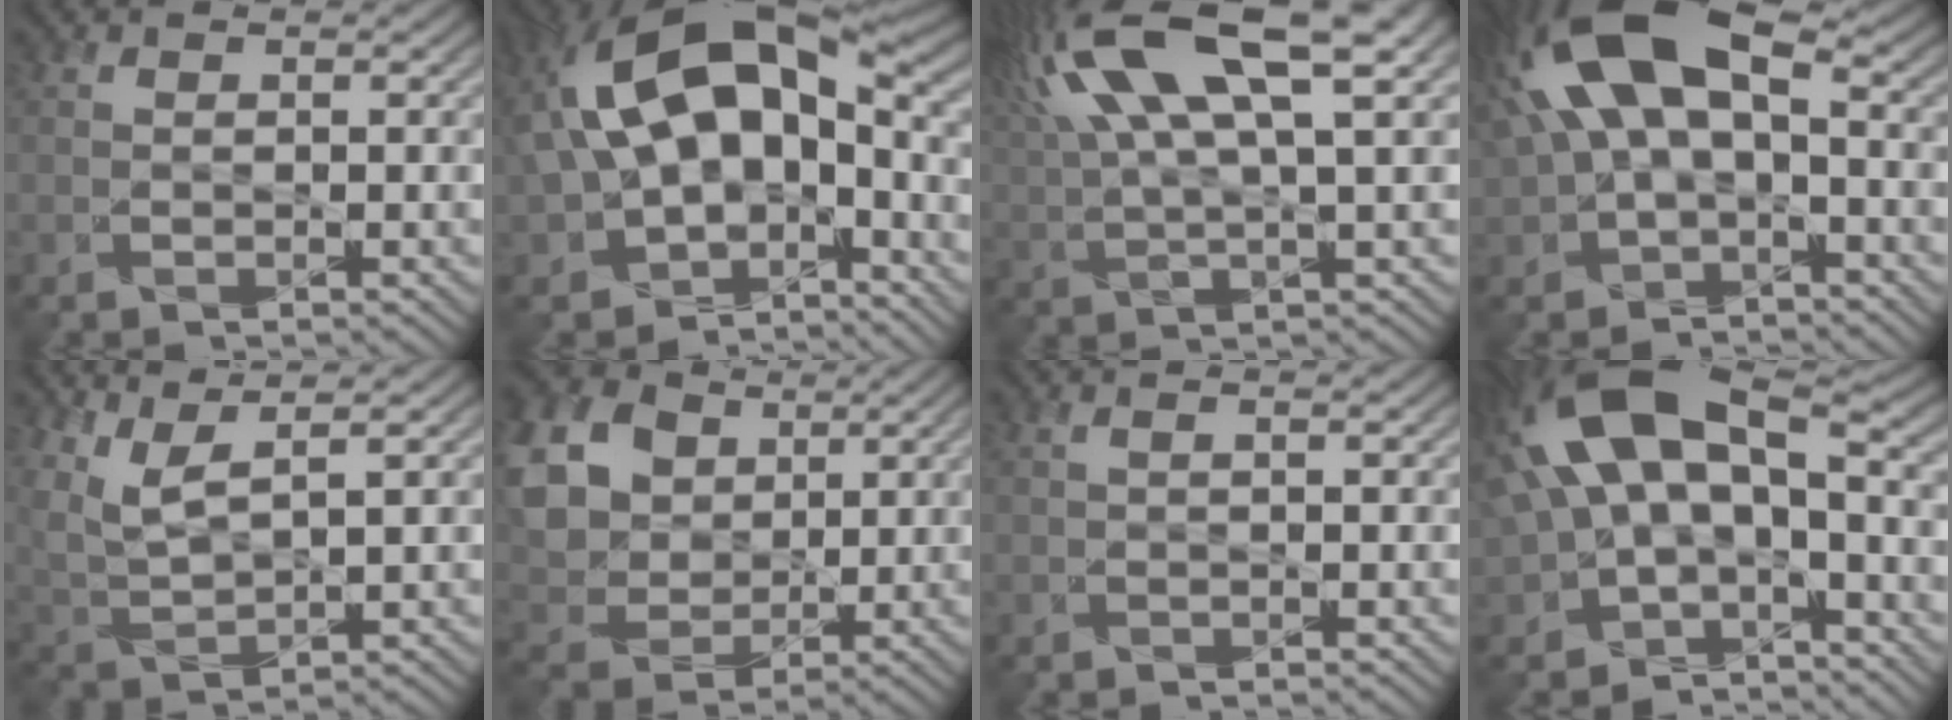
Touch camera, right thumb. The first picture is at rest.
{"total": 18.2, "force": [0.8, 11.1, 14.4], "torque": [-0.284, -0.003, 0.025]}
{"total": 16.0, "force": [7.2, 4.5, 13.5], "torque": [-0.305, 0.023, 0.137]}
{"total": 14.8, "force": [2.3, 8.1, 12.2], "torque": [-0.270, 0.020, 0.036]}
{"total": 6.4, "force": [4.3, 1.7, 4.4], "torque": [-0.110, 0.003, 0.093]}
{"total": 12.7, "force": [4.3, 9.7, 6.9], "torque": [-0.218, 0.024, 0.084]}
{"total": 0.6, "force": [0.0, -0.1, 0.6], "torque": [-0.017, 0.007, -0.002]}
{"total": 15.4, "force": [1.0, 8.9, 12.6], "torque": [-0.267, 0.010, 0.019]}